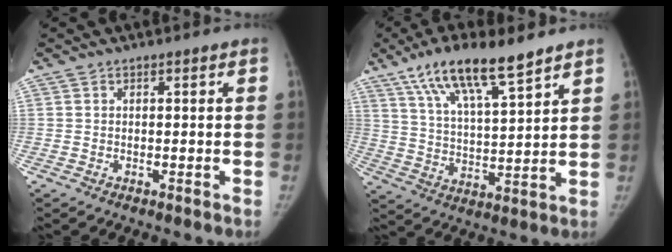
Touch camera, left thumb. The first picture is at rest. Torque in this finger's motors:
{"motor_torque": [0.61, 0.61, 0.52, -0.33, 0.11]}